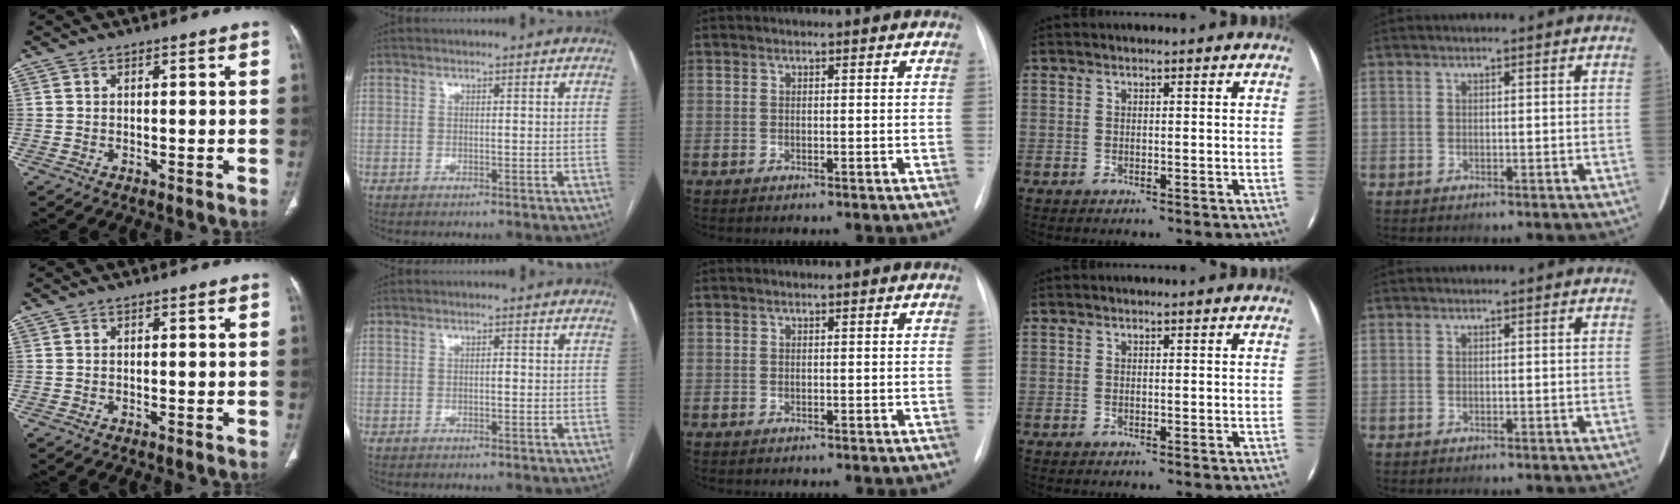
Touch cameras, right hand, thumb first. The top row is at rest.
{"index": {"total": 0.5, "force": [-0.1, 0.2, 0.4], "torque": [-0.007, 0.002, -0.003]}}